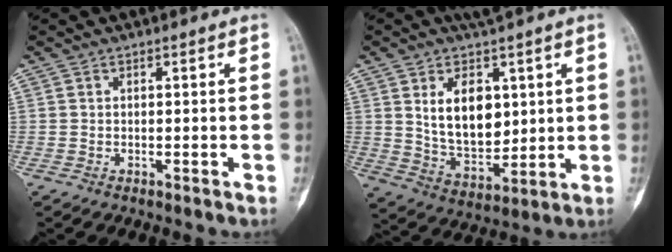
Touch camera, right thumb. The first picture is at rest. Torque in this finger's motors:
{"motor_torque": [0.18, 1.03, 0.33, 0.28, 0.06]}